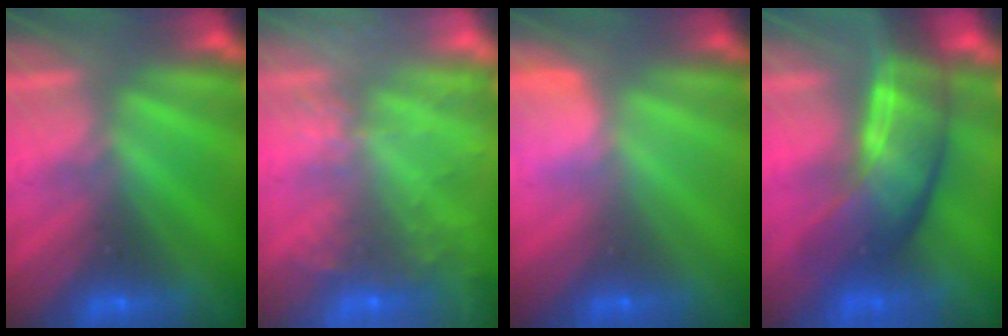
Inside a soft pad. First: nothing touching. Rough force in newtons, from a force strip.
{"total": 9.2}
{"total": 2.7}
{"total": 9.9}